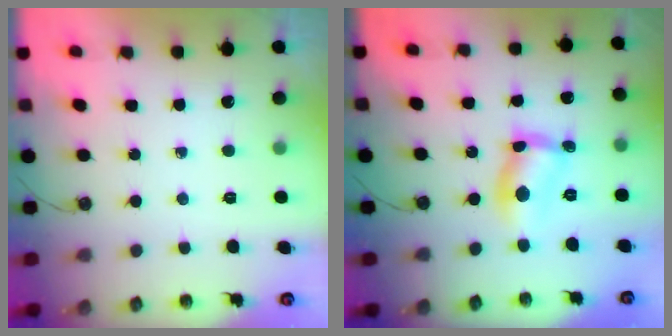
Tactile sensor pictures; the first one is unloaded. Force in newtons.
{"total": 8.4, "press": 8.4, "slide": 0.3}